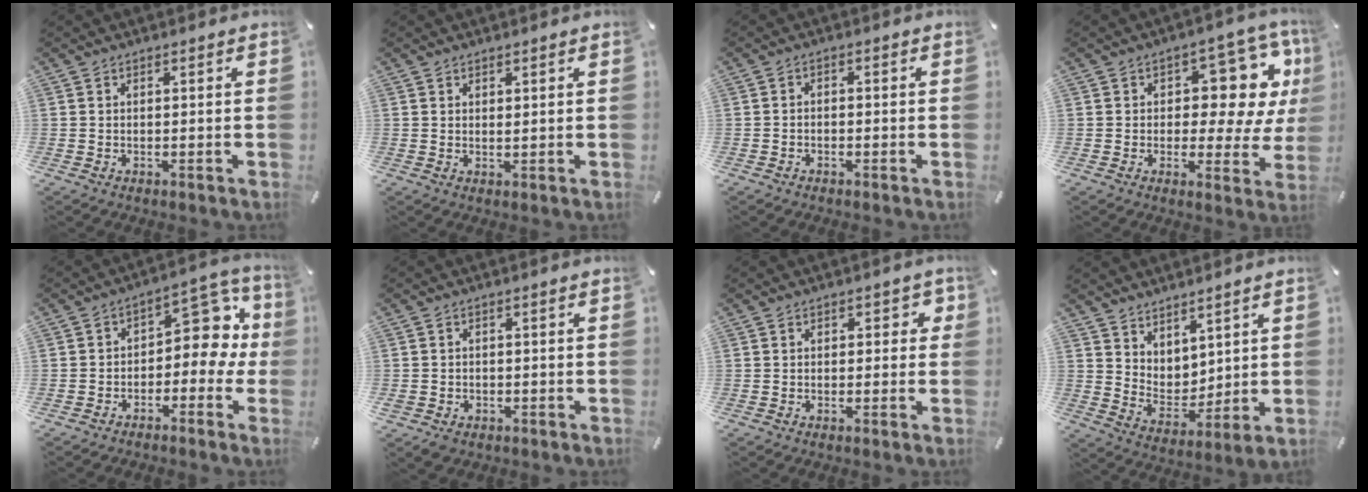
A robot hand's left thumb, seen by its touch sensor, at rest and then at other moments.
{"total": 0.9, "force": [0.9, 0.2, 0.1], "torque": [-0.004, -0.002, 0.017]}
{"total": 1.4, "force": [-1.3, 0.5, 0.5], "torque": [-0.010, 0.005, -0.025]}
{"total": 13.0, "force": [5.4, 7.5, 9.1], "torque": [-0.102, -0.055, 0.090]}
{"total": 11.4, "force": [1.5, 7.2, 8.6], "torque": [-0.098, -0.011, 0.026]}
{"total": 2.5, "force": [-1.2, 2.0, 0.8], "torque": [-0.024, 0.001, -0.027]}
{"total": 2.5, "force": [0.4, 1.7, 1.8], "torque": [-0.012, 0.000, -0.001]}
{"total": 6.3, "force": [5.7, 2.7, -0.3], "torque": [-0.016, -0.055, 0.109]}